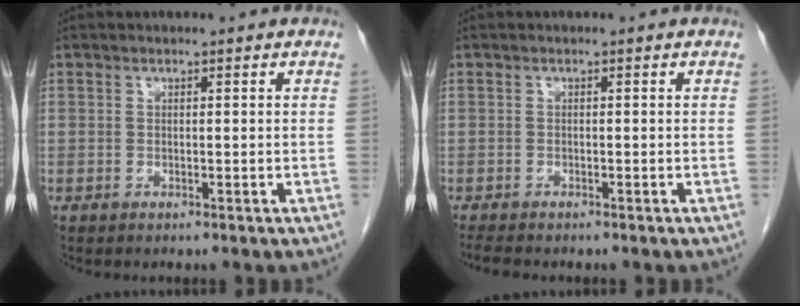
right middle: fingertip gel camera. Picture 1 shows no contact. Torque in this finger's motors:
{"motor_torque": [0.11, -0.05, -0.02, 0.00]}